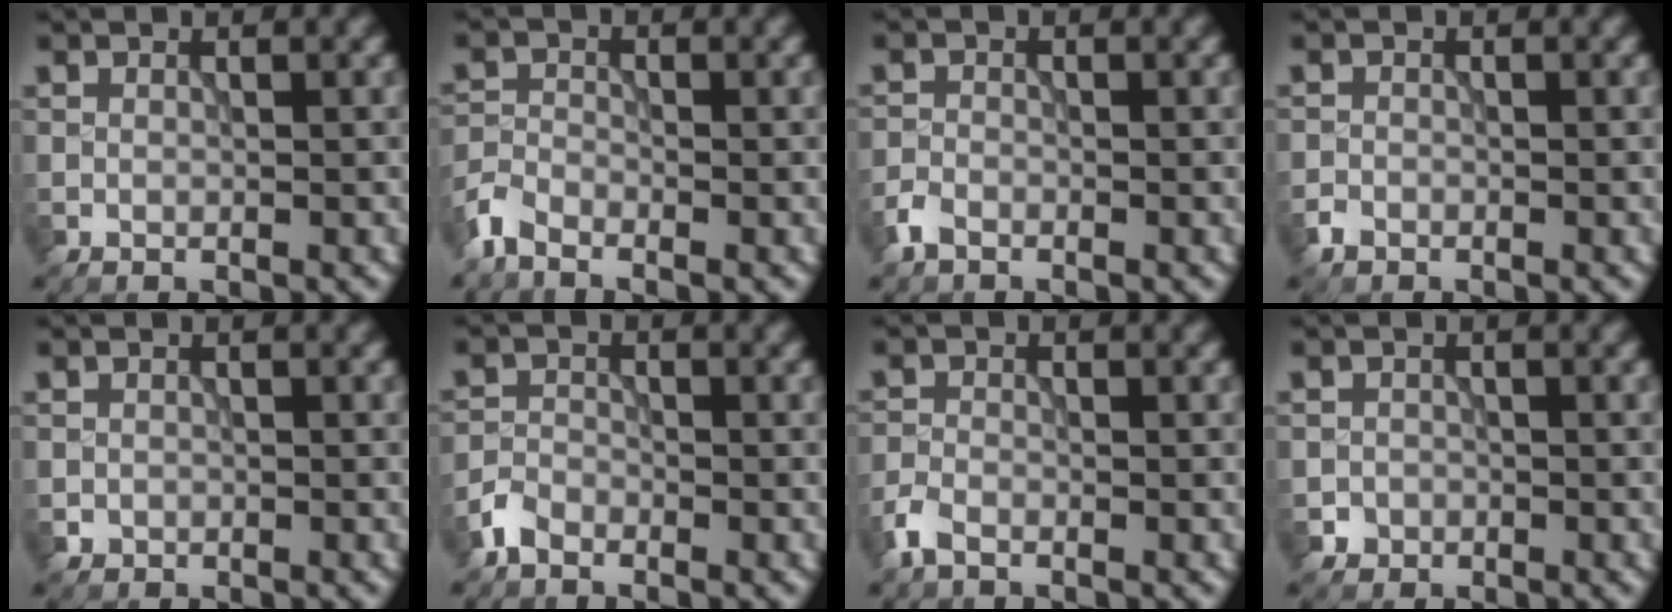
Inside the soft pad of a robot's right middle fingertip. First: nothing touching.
{"total": 2.4, "force": [-2.0, 0.9, 1.0], "torque": [-0.022, -0.002, -0.054]}
{"total": 1.5, "force": [-1.2, 0.7, 0.6], "torque": [-0.010, 0.002, -0.030]}
{"total": 1.1, "force": [-0.8, 0.7, 0.2], "torque": [0.000, 0.001, -0.019]}
{"total": 0.7, "force": [-0.3, 0.6, 0.0], "torque": [0.007, -0.004, -0.005]}
{"total": 1.9, "force": [-1.5, 1.0, 0.6], "torque": [-0.009, 0.004, -0.039]}
{"total": 2.0, "force": [-1.5, 0.9, 1.0], "torque": [-0.024, -0.001, -0.039]}
{"total": 1.3, "force": [-0.7, 1.0, 0.0], "torque": [0.006, 0.008, -0.012]}